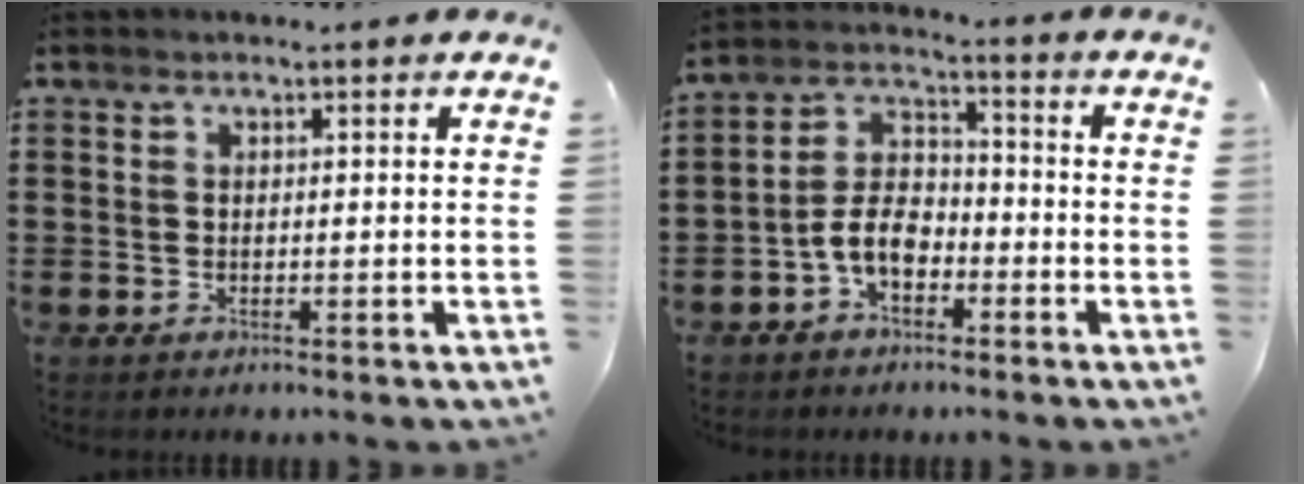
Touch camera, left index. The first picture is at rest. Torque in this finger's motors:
{"motor_torque": [1.10, 1.04, 0.37, 0.13]}